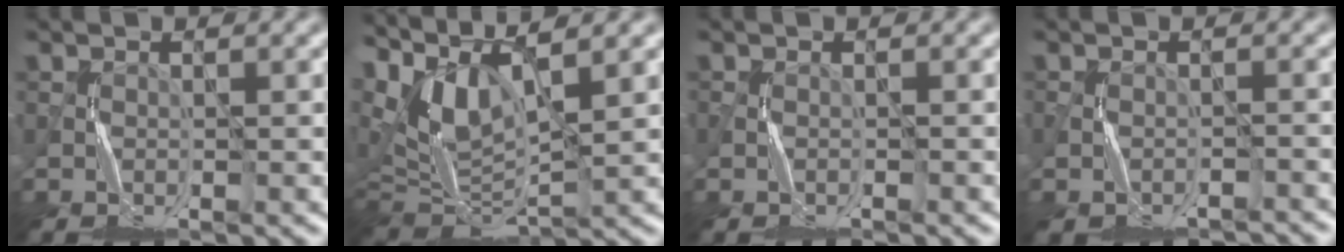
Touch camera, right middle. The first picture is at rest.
{"total": 7.9, "force": [3.6, 3.5, 6.0], "torque": [-0.136, 0.007, 0.073]}
{"total": 0.5, "force": [-0.5, 0.1, 0.2], "torque": [-0.006, 0.001, -0.012]}
{"total": 2.9, "force": [-2.4, 1.3, 0.9], "torque": [-0.016, -0.006, -0.038]}